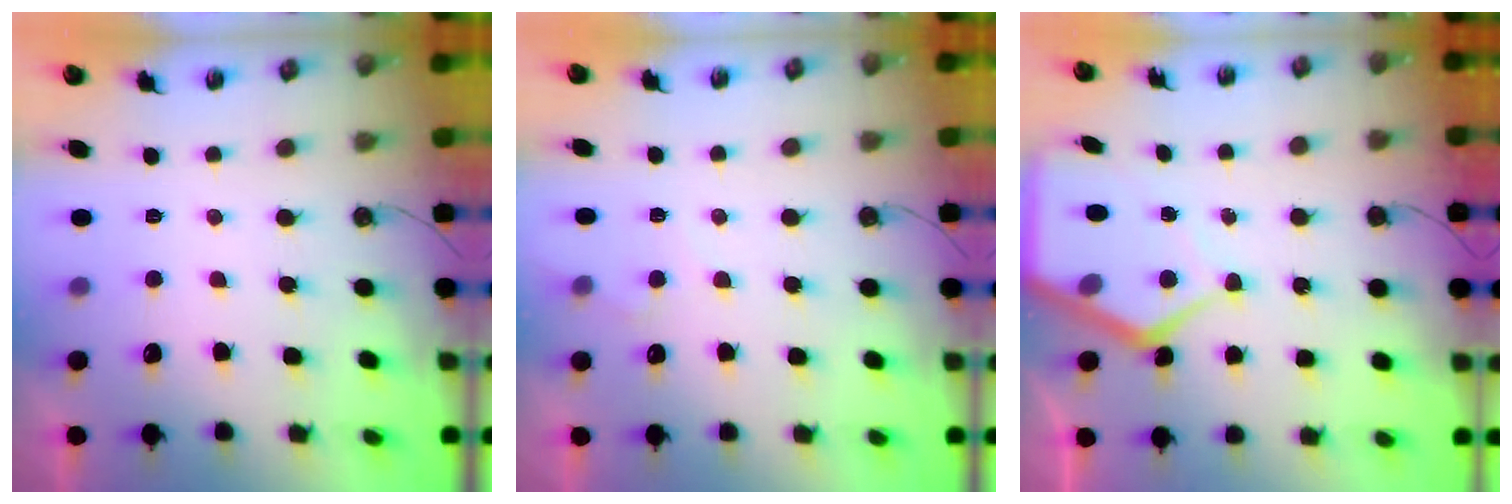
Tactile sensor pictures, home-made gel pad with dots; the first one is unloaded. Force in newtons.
{"total": 4.3, "press": 4.3, "slide": 0.5}
{"total": 9.7, "press": 9.7, "slide": 0.9}